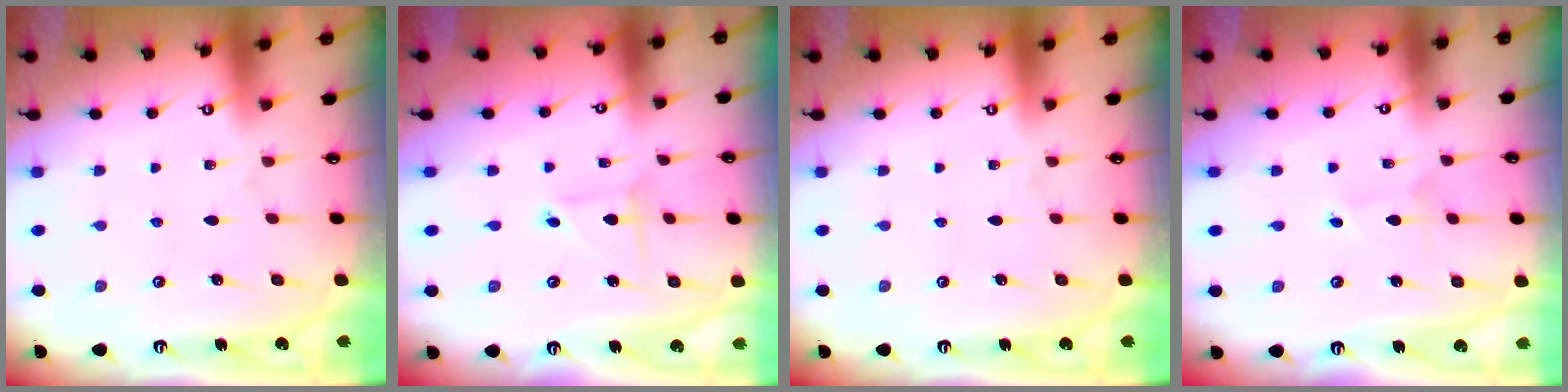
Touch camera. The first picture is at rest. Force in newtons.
{"total": 2.4, "press": 2.4, "slide": 0.2}
{"total": 0.0}
{"total": 2.0, "press": 2.0, "slide": 0.2}